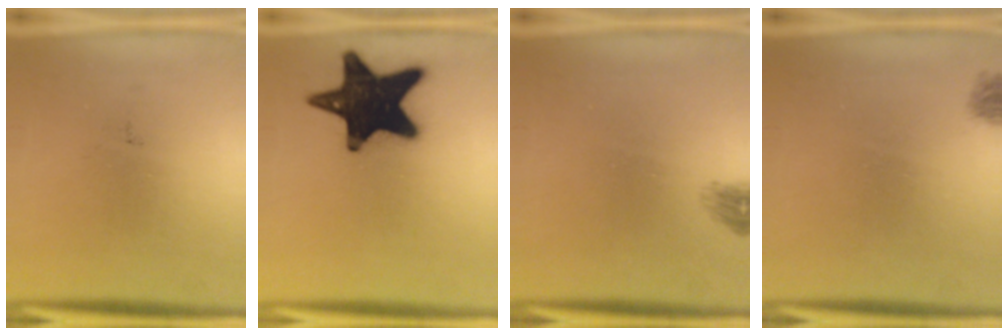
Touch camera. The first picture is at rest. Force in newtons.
{"total": 19.4}
{"total": 1.3}
{"total": 1.0}